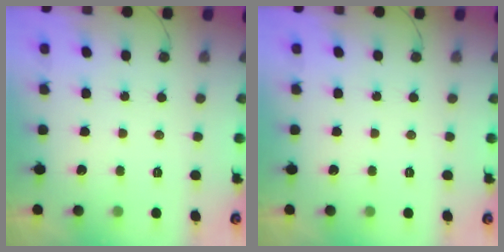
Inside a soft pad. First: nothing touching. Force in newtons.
{"total": 0.0}